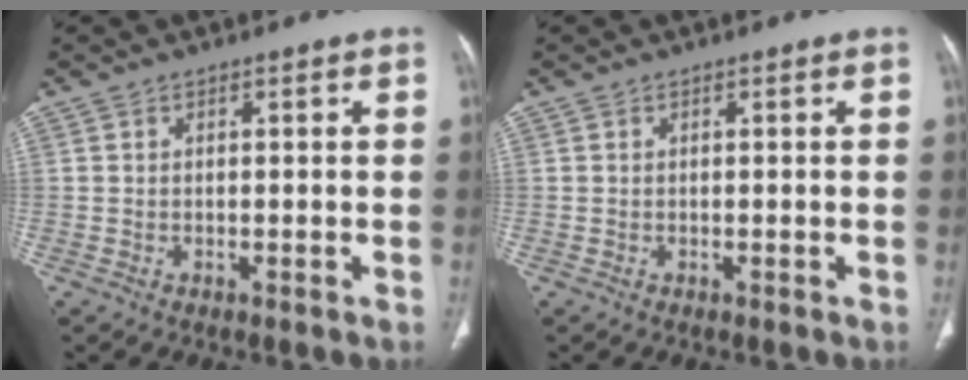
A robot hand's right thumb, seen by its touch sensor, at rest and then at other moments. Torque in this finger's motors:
{"motor_torque": [0.05, 0.05, -0.02, -0.02, 0.00]}